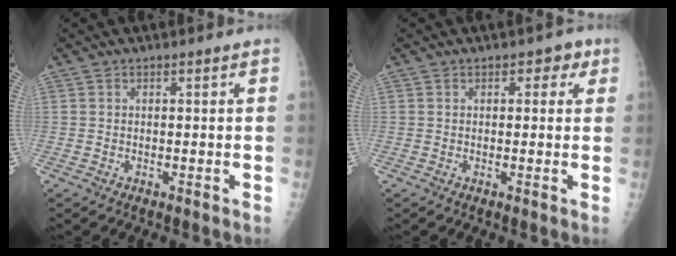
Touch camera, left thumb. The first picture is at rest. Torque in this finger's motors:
{"motor_torque": [-0.16, -0.04, -0.12, -0.08, 0.04]}